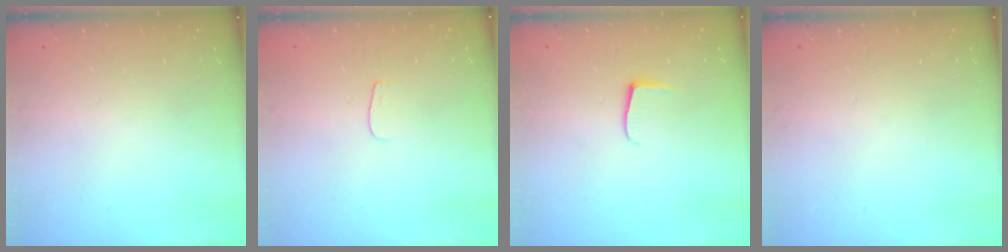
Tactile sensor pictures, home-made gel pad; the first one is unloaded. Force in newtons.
{"total": 3.6, "press": 3.6, "slide": 0.4}
{"total": 5.4, "press": 5.3, "slide": 0.5}
{"total": 0.0}